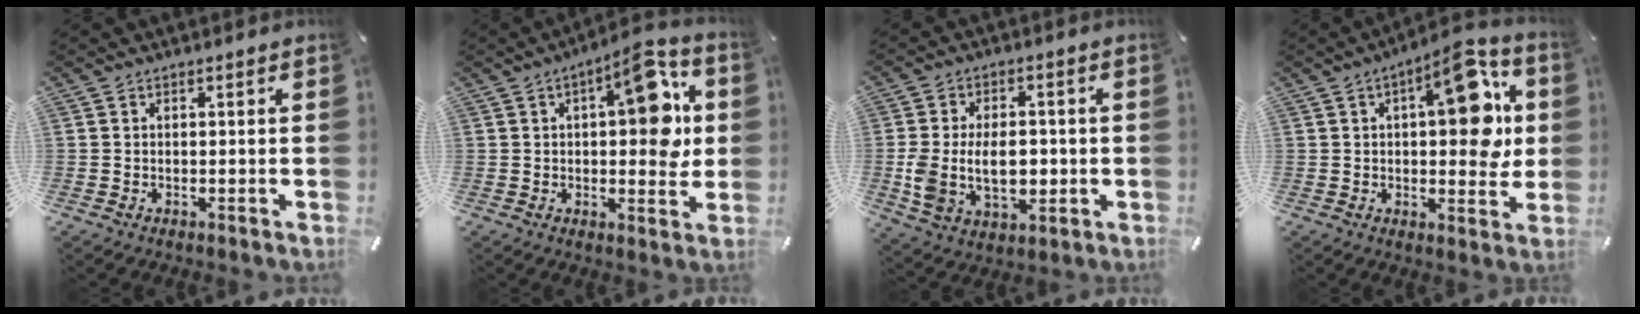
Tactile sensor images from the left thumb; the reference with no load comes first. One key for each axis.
{"total": 14.1, "fx": 3.5, "fy": 6.3, "fz": 12.1, "tx": -0.147, "ty": -0.017, "tz": 0.053}
{"total": 12.2, "fx": -1.0, "fy": 8.2, "fz": 8.9, "tx": -0.169, "ty": -0.001, "tz": -0.016}
{"total": 15.7, "fx": 4.1, "fy": 7.0, "fz": 13.5, "tx": -0.172, "ty": -0.017, "tz": 0.064}